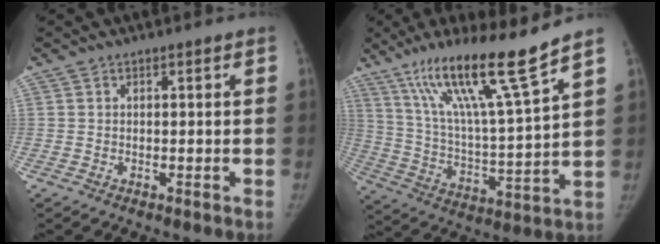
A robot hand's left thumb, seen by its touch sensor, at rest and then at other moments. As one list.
[{"total": 18.6, "force": [12.8, 0.5, 13.5], "torque": [-0.223, -0.066, 0.230]}]